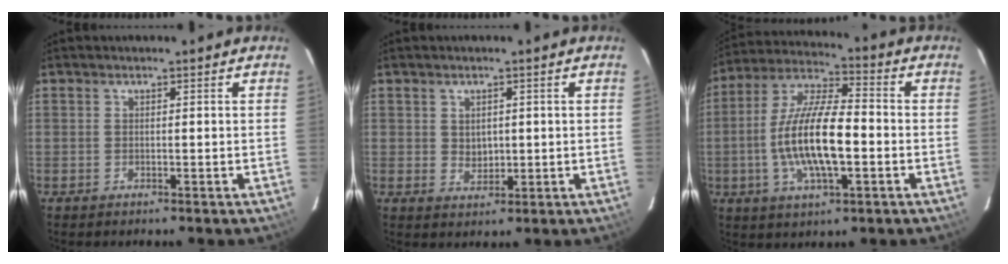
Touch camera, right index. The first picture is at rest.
{"total": 2.8, "force": [0.6, 2.3, 1.5], "torque": [-0.023, 0.002, 0.014]}
{"total": 15.6, "force": [-2.7, 4.8, 14.6], "torque": [-0.290, 0.002, -0.054]}